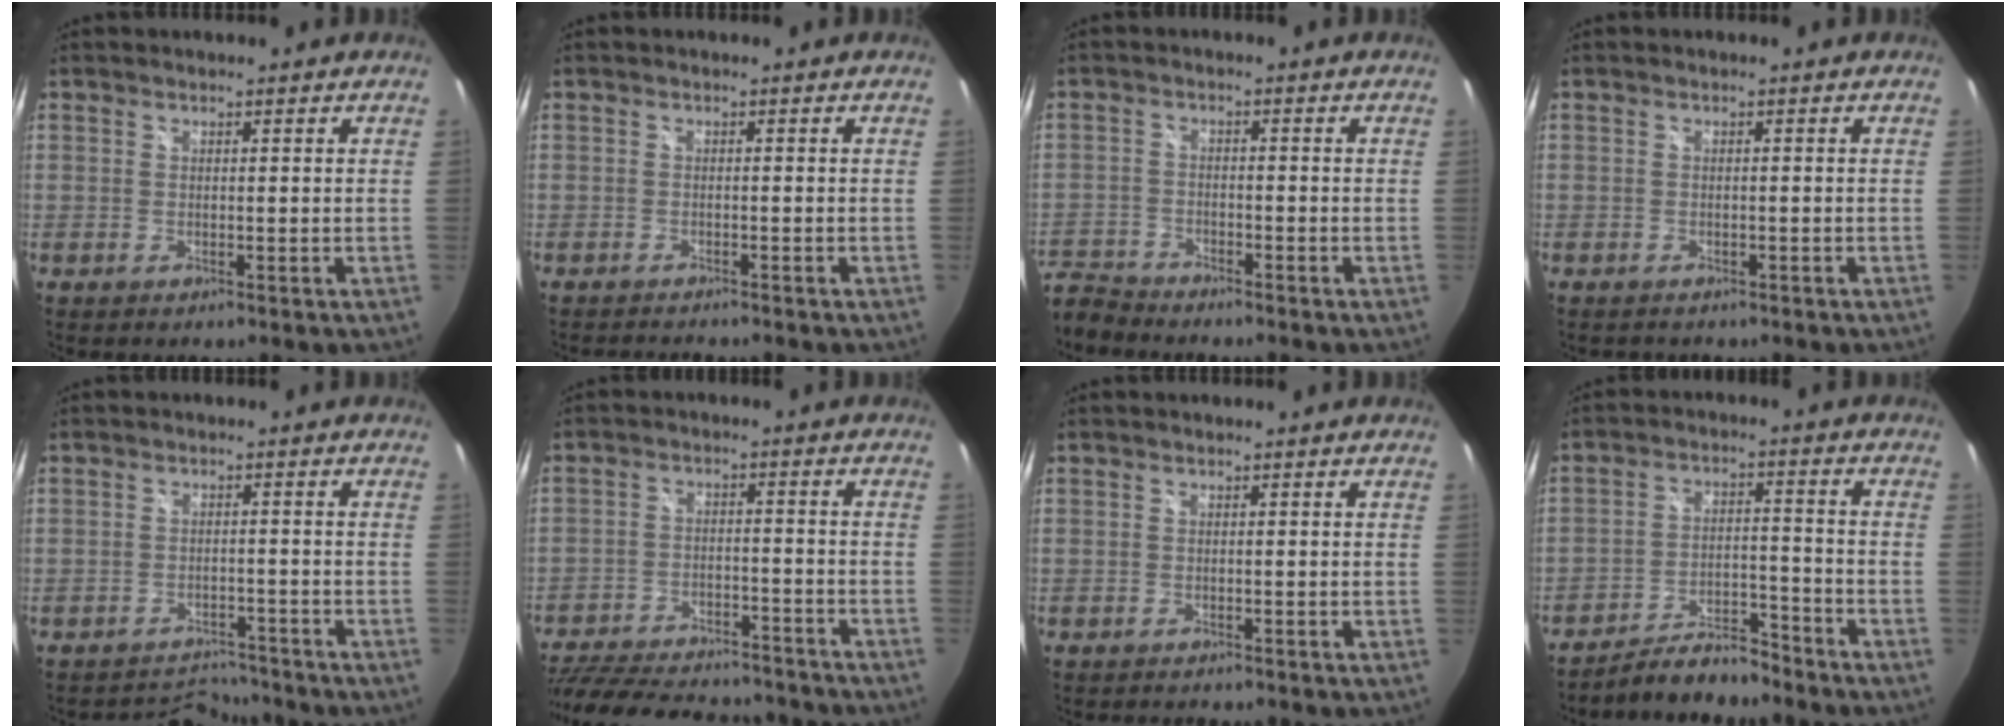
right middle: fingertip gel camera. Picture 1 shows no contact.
{"total": 3.6, "force": [-3.5, -0.1, 1.1], "torque": [-0.027, -0.021, -0.059]}
{"total": 6.8, "force": [-6.6, 1.6, 0.8], "torque": [-0.044, -0.005, -0.135]}
{"total": 1.9, "force": [-1.6, 0.9, 0.5], "torque": [-0.012, -0.007, -0.022]}
{"total": 4.5, "force": [-4.2, 0.7, -1.4], "torque": [0.017, 0.019, -0.068]}
{"total": 24.9, "force": [-20.7, 8.7, 10.8], "torque": [-0.235, -0.010, -0.286]}
{"total": 2.5, "force": [-2.4, 0.2, 0.8], "torque": [-0.019, -0.020, -0.036]}
{"total": 8.4, "force": [-8.0, 1.5, 1.9], "torque": [-0.050, 0.011, -0.127]}